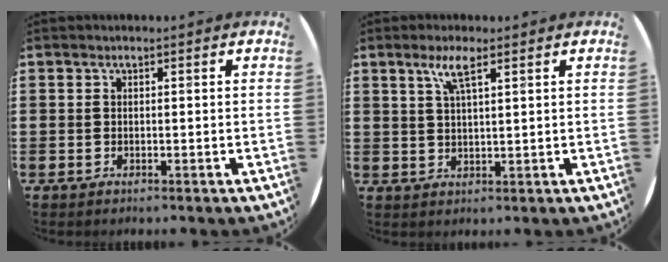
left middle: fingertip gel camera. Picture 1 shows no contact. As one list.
[{"total": 3.8, "force": [2.3, 0.5, 2.9], "torque": [-0.061, 0.007, 0.039]}]